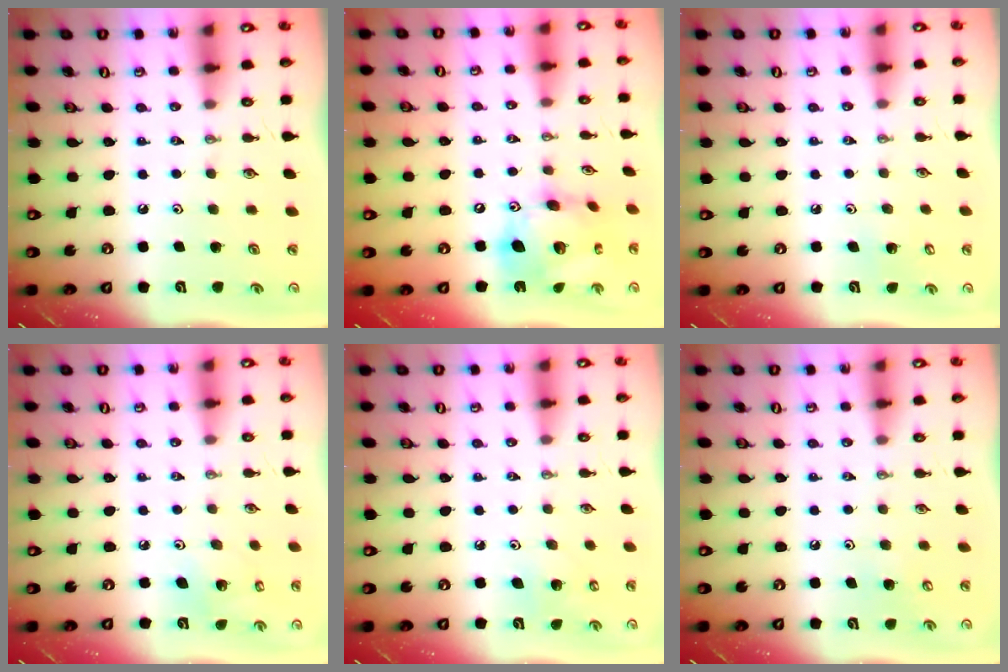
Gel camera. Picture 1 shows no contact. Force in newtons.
{"total": 19.4, "press": 19.2, "slide": 2.0}
{"total": 2.9, "press": 2.9, "slide": 0.3}
{"total": 5.0, "press": 4.7, "slide": 1.8}
{"total": 5.2, "press": 5.1, "slide": 0.4}
{"total": 5.1, "press": 5.1, "slide": 0.4}